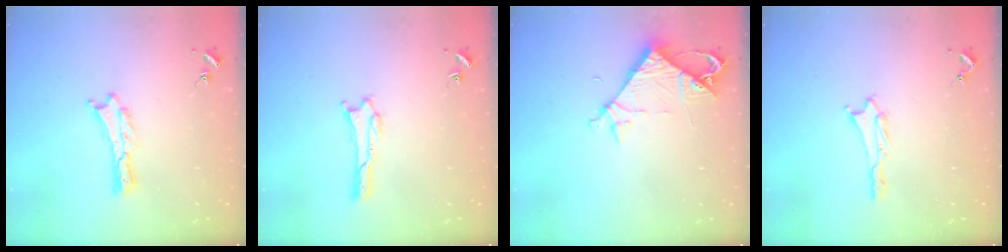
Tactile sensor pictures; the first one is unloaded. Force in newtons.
{"total": 0.8, "press": 0.8, "slide": 0.2}
{"total": 6.0, "press": 6.0, "slide": 0.4}
{"total": 1.2, "press": 1.2, "slide": 0.1}